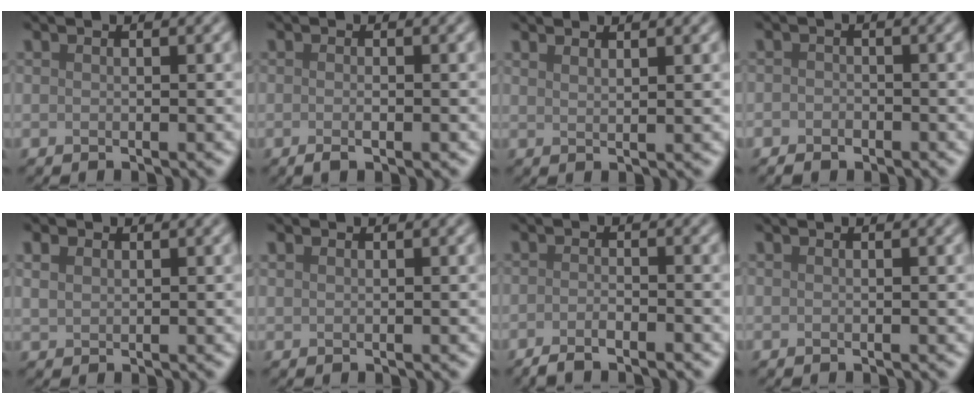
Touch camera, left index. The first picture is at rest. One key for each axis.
{"total": 1.5, "fx": -0.5, "fy": 0.4, "fz": 1.4, "tx": -0.024, "ty": -0.002, "tz": -0.010}
{"total": 1.9, "fx": 1.4, "fy": 0.6, "fz": 1.1, "tx": 0.000, "ty": 0.004, "tz": 0.005}
{"total": 1.3, "fx": -0.8, "fy": 0.9, "fz": 0.4, "tx": -0.003, "ty": -0.001, "tz": -0.016}
{"total": 1.5, "fx": 0.8, "fy": 1.1, "fz": 0.7, "tx": -0.015, "ty": 0.005, "tz": 0.014}
{"total": 0.6, "fx": 0.4, "fy": 0.4, "fz": 0.2, "tx": -0.002, "ty": 0.001, "tz": 0.010}
{"total": 2.3, "fx": -1.7, "fy": 0.5, "fz": 1.5, "tx": -0.022, "ty": -0.002, "tz": -0.035}
{"total": 0.0}